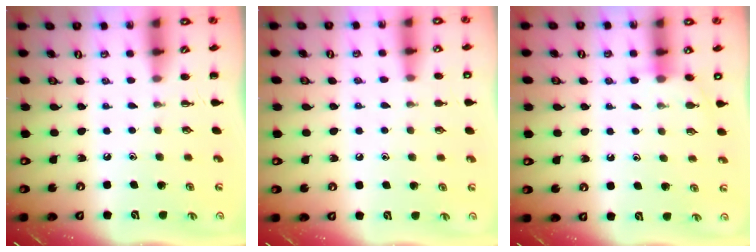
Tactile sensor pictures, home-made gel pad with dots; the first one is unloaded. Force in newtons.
{"total": 7.1, "press": 6.8, "slide": 2.2}
{"total": 5.9, "press": 5.7, "slide": 1.3}